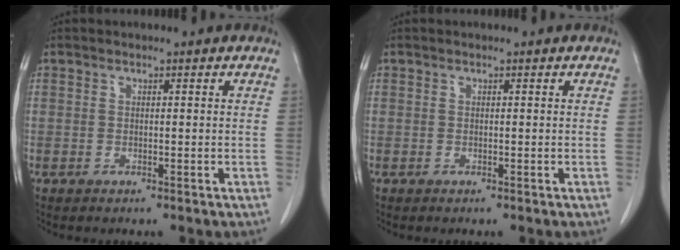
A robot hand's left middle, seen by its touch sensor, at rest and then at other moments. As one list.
[{"total": 0.0}]